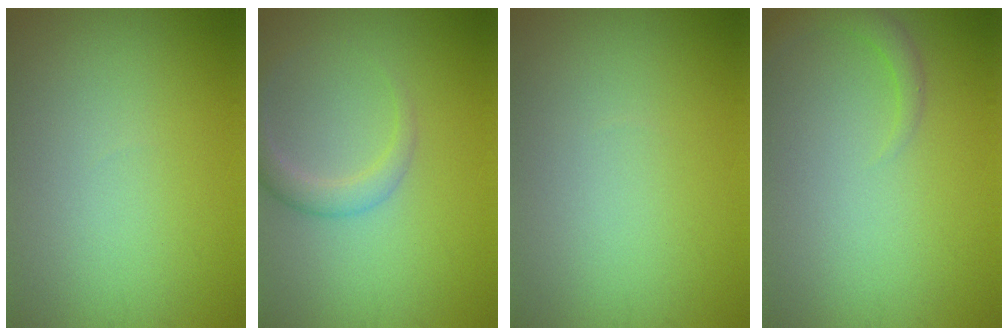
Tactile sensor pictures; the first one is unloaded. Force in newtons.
{"total": 2.4, "press": 2.4, "slide": 0.2}
{"total": 0.0}
{"total": 1.6, "press": 1.6, "slide": 0.2}